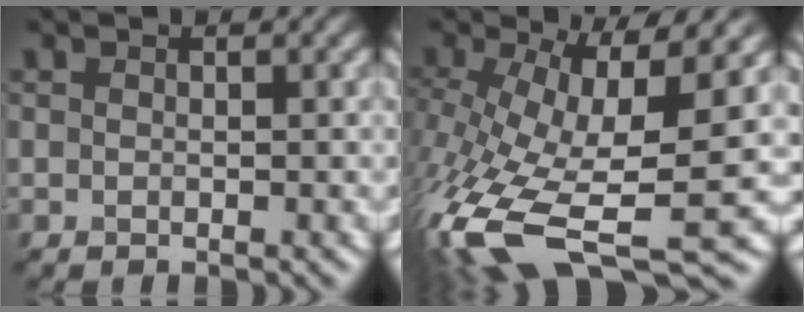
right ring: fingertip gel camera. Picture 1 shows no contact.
{"total": 14.9, "force": [-4.0, 5.5, 13.3], "torque": [-0.281, -0.019, -0.069]}